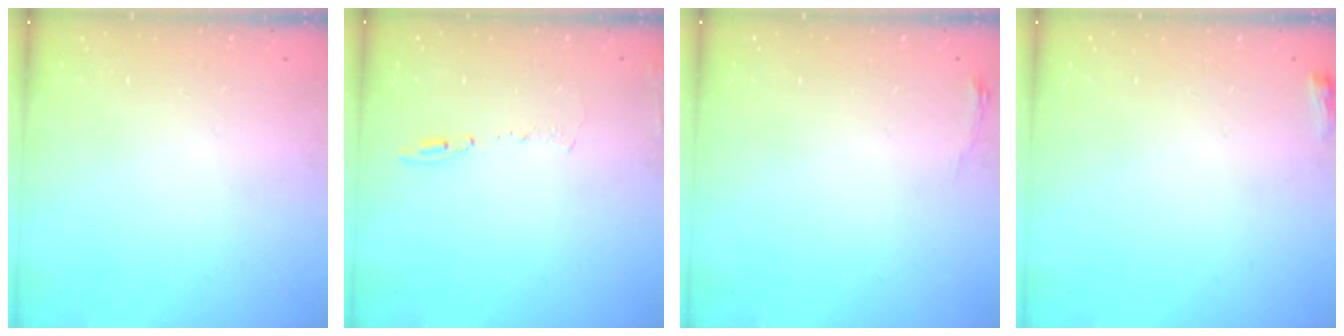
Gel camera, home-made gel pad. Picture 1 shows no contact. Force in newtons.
{"total": 8.3, "press": 8.3, "slide": 0.9}
{"total": 3.4, "press": 3.4, "slide": 0.5}
{"total": 3.5, "press": 3.4, "slide": 0.8}